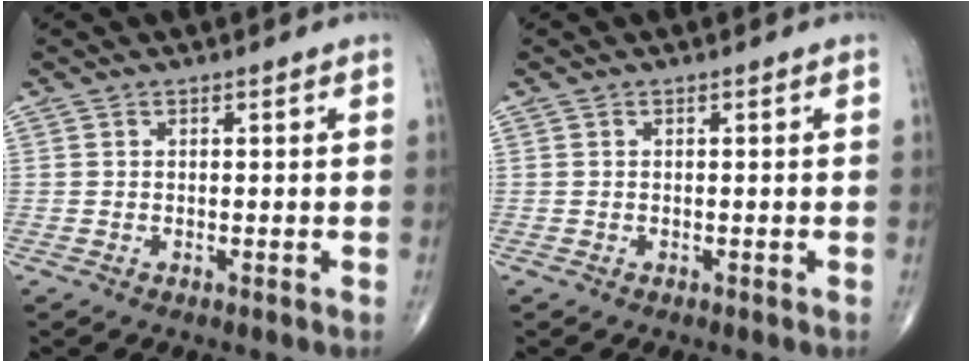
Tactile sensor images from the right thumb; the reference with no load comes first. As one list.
[{"total": 0.0}]